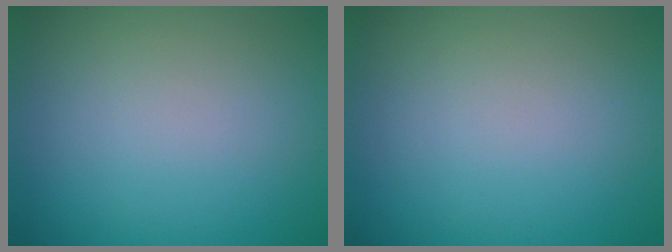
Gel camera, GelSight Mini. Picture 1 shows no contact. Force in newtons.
{"total": 0.0}